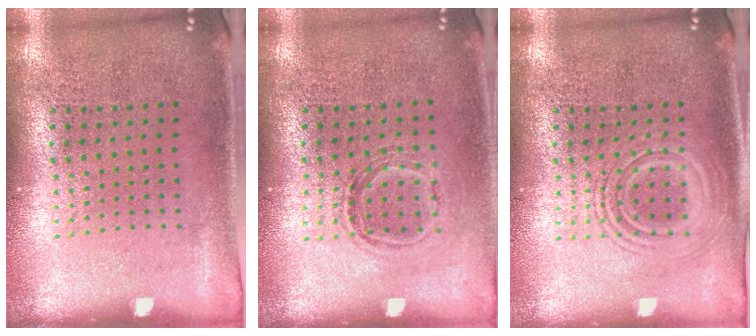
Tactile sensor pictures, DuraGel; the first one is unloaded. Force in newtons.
{"total": 1.1, "press": 0.9, "slide": 0.6}
{"total": 2.8, "press": 2.7, "slide": 0.5}